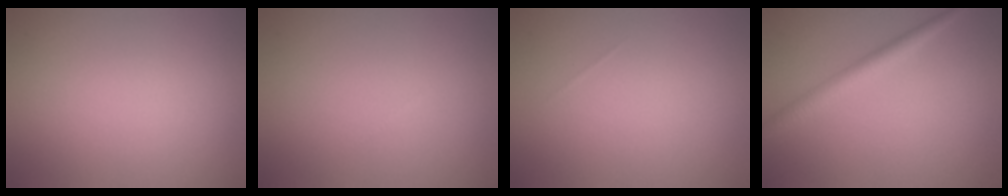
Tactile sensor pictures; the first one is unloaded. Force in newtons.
{"total": 0.0}
{"total": 0.0}
{"total": 2.7, "press": 2.7, "slide": 0.1}